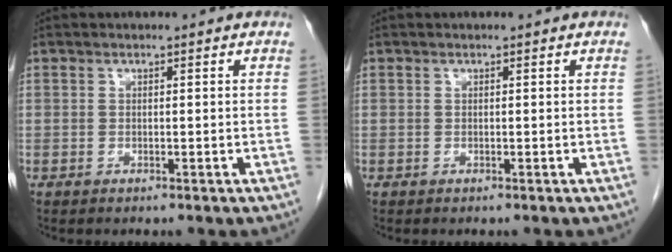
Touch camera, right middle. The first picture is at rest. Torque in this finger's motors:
{"motor_torque": [-0.06, -0.05, 0.00, 0.00]}